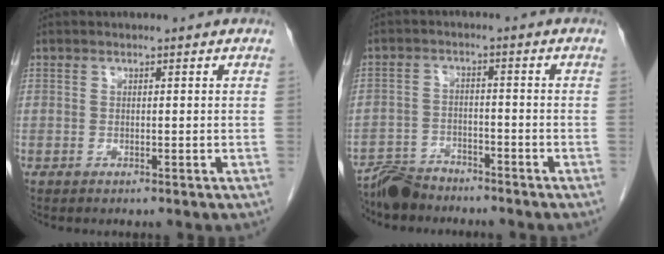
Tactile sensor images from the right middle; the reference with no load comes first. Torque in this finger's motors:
{"motor_torque": [-0.39, -0.30, -0.08, -0.03]}